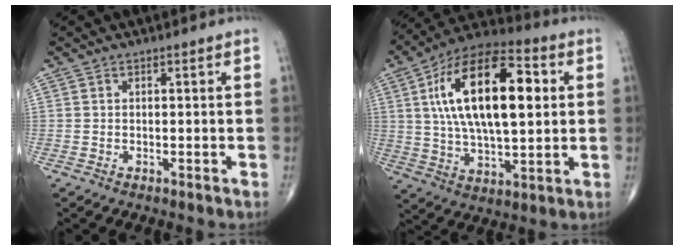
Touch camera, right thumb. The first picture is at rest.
{"total": 23.3, "force": [4.7, 10.6, 20.2], "torque": [-0.343, 0.008, 0.071]}